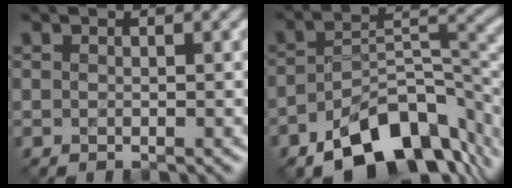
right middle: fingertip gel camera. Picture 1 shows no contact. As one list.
[{"total": 11.3, "force": [-6.8, 5.7, 7.0], "torque": [-0.095, -0.003, -0.118]}]